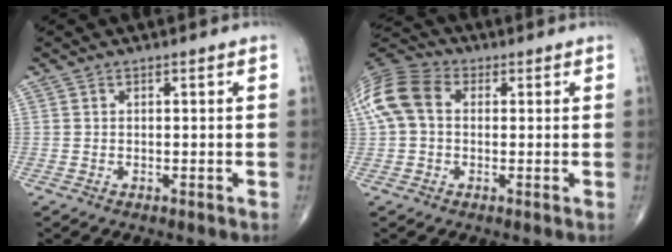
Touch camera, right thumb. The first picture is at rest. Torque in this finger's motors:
{"motor_torque": [-0.43, 0.74, 0.22, 0.03, 0.12]}